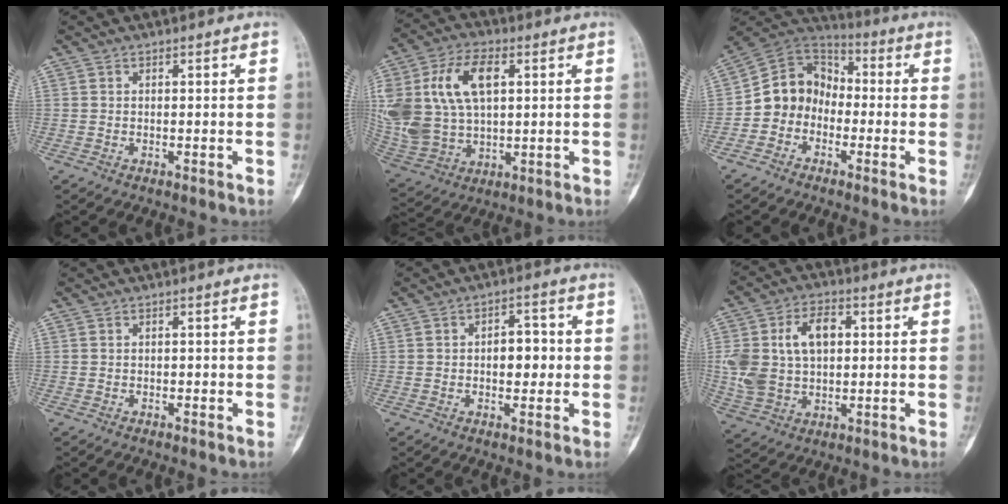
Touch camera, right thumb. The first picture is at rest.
{"total": 20.7, "force": [5.0, 12.7, 15.6], "torque": [-0.336, 0.002, 0.101]}
{"total": 10.9, "force": [-2.5, 9.4, 4.8], "torque": [-0.061, 0.059, -0.063]}
{"total": 0.7, "force": [-0.1, 0.5, 0.5], "torque": [0.000, 0.002, -0.004]}
{"total": 5.9, "force": [0.0, 3.7, 4.7], "torque": [-0.042, 0.011, -0.002]}
{"total": 13.9, "force": [2.4, 9.1, 10.3], "torque": [-0.185, 0.012, 0.050]}